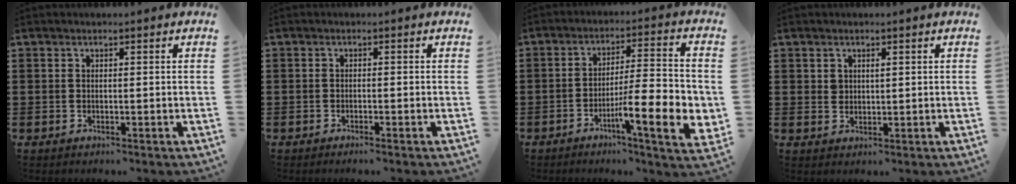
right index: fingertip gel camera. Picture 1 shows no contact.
{"total": 0.8, "force": [-0.6, 0.0, 0.5], "torque": [-0.009, -0.003, -0.012]}
{"total": 10.7, "force": [-3.7, 1.8, 9.8], "torque": [-0.160, -0.010, -0.066]}
{"total": 1.2, "force": [0.5, 0.9, 0.6], "torque": [-0.014, 0.002, 0.011]}